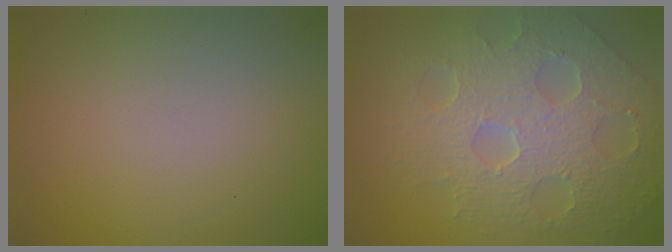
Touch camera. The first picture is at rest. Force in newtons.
{"total": 8.3, "press": 5.8, "slide": 5.9}